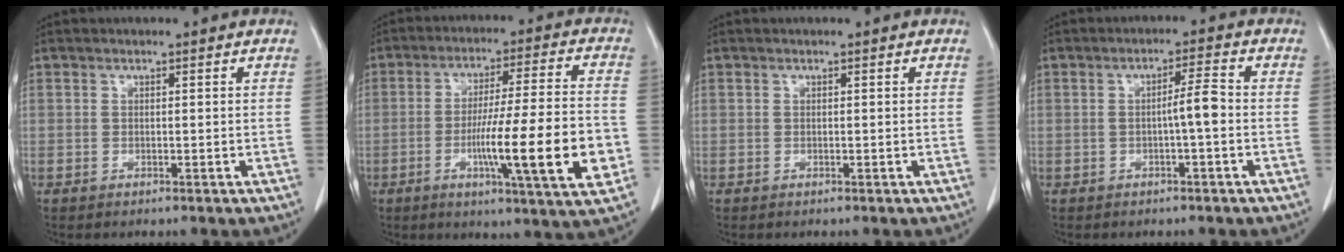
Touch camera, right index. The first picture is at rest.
{"total": 16.8, "force": [-4.5, 0.3, 16.2], "torque": [-0.243, -0.010, -0.071]}
{"total": 0.0}
{"total": 3.7, "force": [-0.6, 0.0, 3.6], "torque": [-0.056, 0.004, -0.011]}